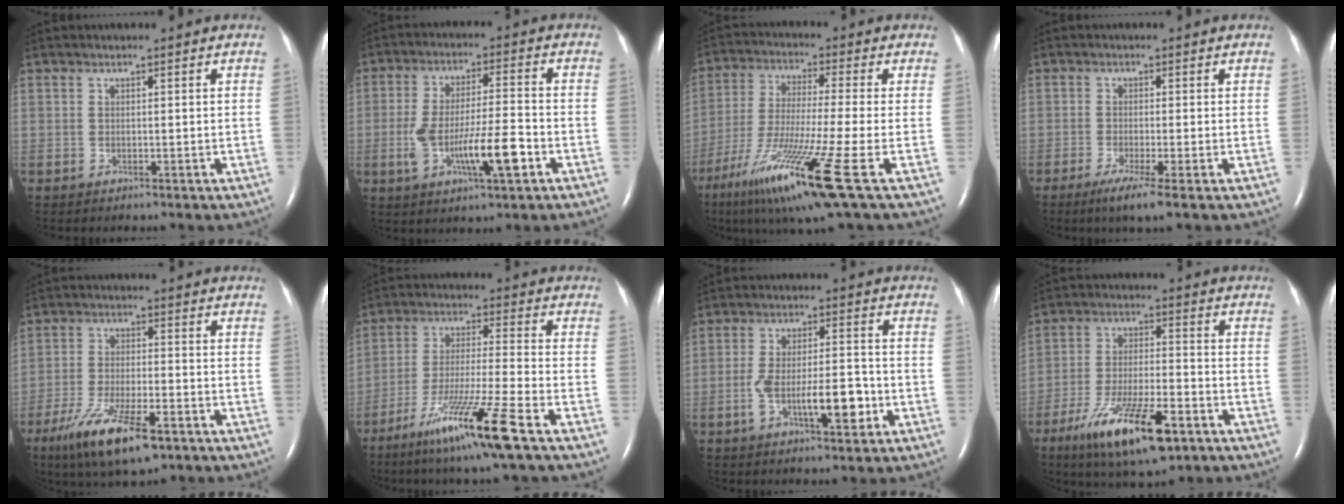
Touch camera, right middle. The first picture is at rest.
{"total": 10.7, "force": [-3.5, 1.5, 10.0], "torque": [-0.190, 0.000, -0.059]}
{"total": 16.5, "force": [-8.2, -0.8, 14.3], "torque": [-0.275, -0.051, -0.149]}
{"total": 4.4, "force": [-2.5, -0.3, 3.6], "torque": [-0.068, -0.016, -0.047]}
{"total": 11.8, "force": [-7.1, 2.7, 9.1], "torque": [-0.177, -0.024, -0.118]}
{"total": 13.6, "force": [-8.0, -1.2, 11.0], "torque": [-0.217, -0.041, -0.147]}
{"total": 8.8, "force": [-2.9, 2.2, 8.0], "torque": [-0.146, 0.008, -0.045]}
{"total": 14.7, "force": [-8.3, 3.4, 11.7], "torque": [-0.217, -0.021, -0.136]}